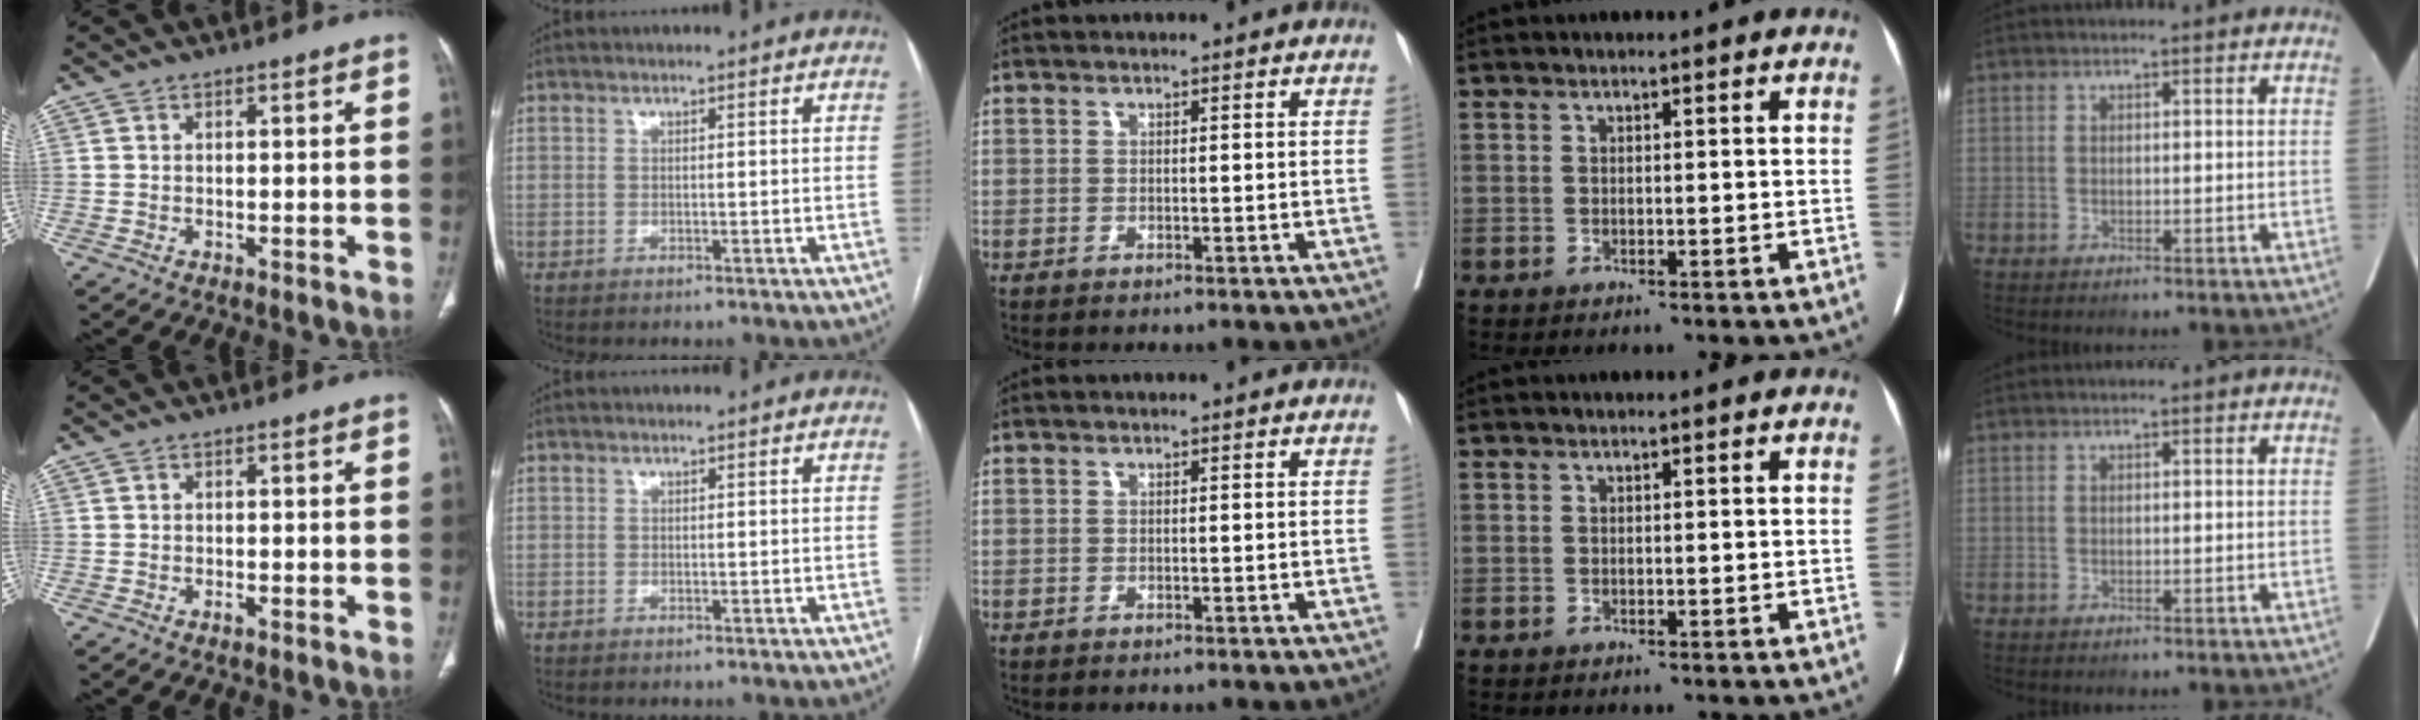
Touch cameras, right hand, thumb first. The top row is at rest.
{"thumb": {"total": 0.9, "force": [-0.6, 0.5, 0.5], "torque": [-0.003, 0.004, -0.012]}}